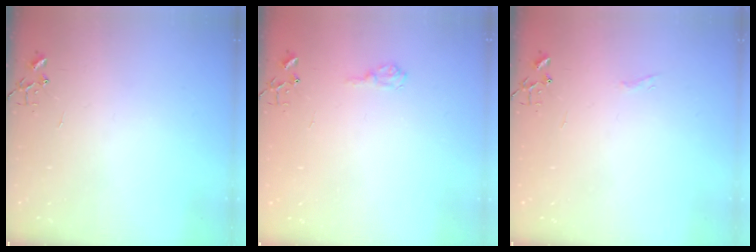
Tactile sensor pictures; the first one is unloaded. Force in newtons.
{"total": 8.4, "press": 8.4, "slide": 0.8}
{"total": 3.4, "press": 3.4, "slide": 0.3}